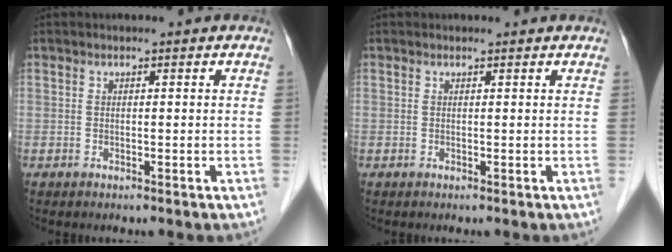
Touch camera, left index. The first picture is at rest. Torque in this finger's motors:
{"motor_torque": [0.91, -1.23, -0.01, -0.01]}